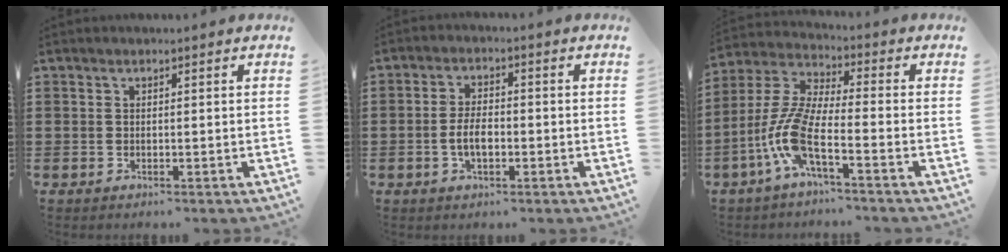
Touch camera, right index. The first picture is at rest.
{"total": 4.3, "force": [-0.9, 2.0, 3.7], "torque": [-0.086, 0.000, -0.022]}
{"total": 9.4, "force": [-4.3, 2.0, 8.1], "torque": [-0.206, -0.021, -0.090]}